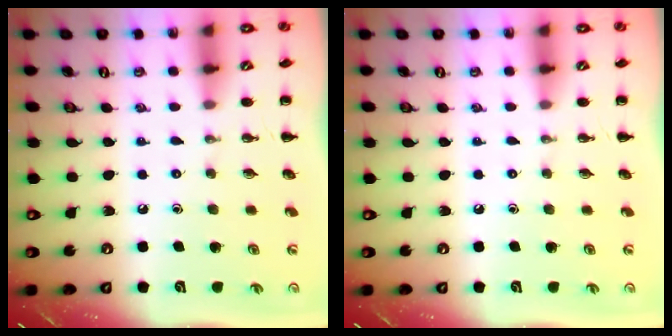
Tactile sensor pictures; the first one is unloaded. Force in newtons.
{"total": 0.0}